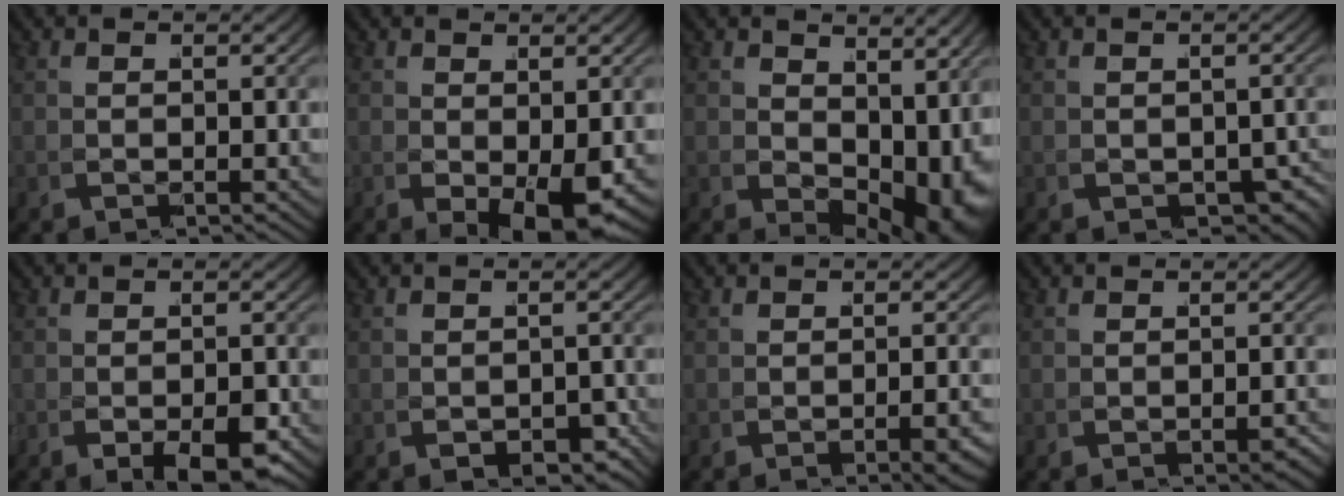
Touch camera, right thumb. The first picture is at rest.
{"total": 4.1, "force": [-1.0, 1.3, 3.8], "torque": [-0.069, -0.017, -0.006]}
{"total": 6.0, "force": [0.2, 3.2, 5.0], "torque": [-0.088, -0.020, 0.019]}
{"total": 3.9, "force": [-1.7, 2.7, 2.2], "torque": [-0.035, -0.026, -0.008]}
{"total": 3.5, "force": [-1.7, 0.6, 3.0], "torque": [-0.055, -0.011, -0.019]}
{"total": 1.9, "force": [-1.4, 0.8, 1.1], "torque": [-0.029, -0.014, -0.012]}
{"total": 1.8, "force": [-1.2, -0.5, 1.2], "torque": [-0.021, -0.002, -0.018]}
{"total": 1.1, "force": [-0.9, -0.3, 0.6], "torque": [-0.013, -0.006, -0.011]}